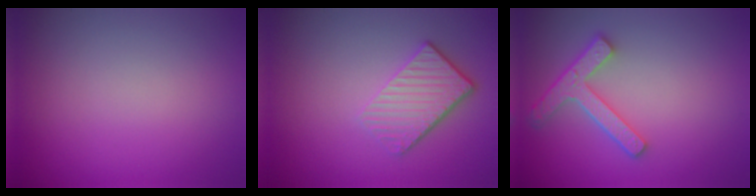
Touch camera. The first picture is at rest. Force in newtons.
{"total": 3.6, "press": 2.7, "slide": 2.4}
{"total": 4.3, "press": 3.4, "slide": 2.6}